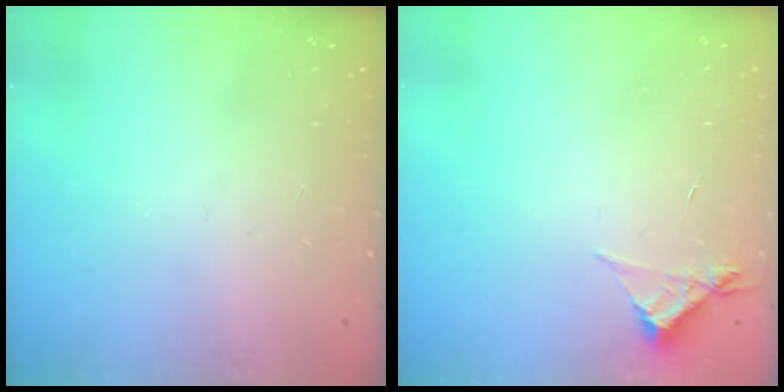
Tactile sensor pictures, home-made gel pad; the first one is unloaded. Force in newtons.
{"total": 3.0, "press": 3.0, "slide": 0.3}